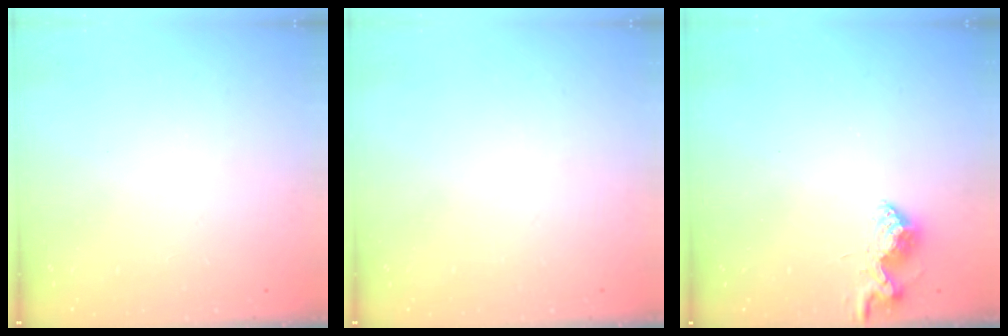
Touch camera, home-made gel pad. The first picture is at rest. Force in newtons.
{"total": 0.0}
{"total": 9.1, "press": 9.1, "slide": 0.4}